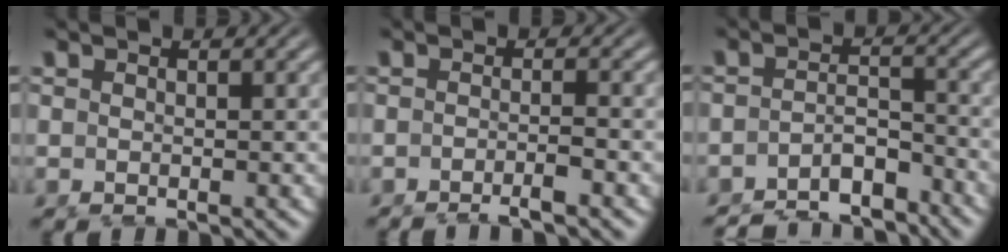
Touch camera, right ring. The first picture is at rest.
{"total": 1.7, "force": [-1.4, -0.7, 0.8], "torque": [-0.006, 0.007, -0.031]}
{"total": 6.2, "force": [-5.7, 1.6, 1.8], "torque": [-0.014, -0.014, -0.091]}